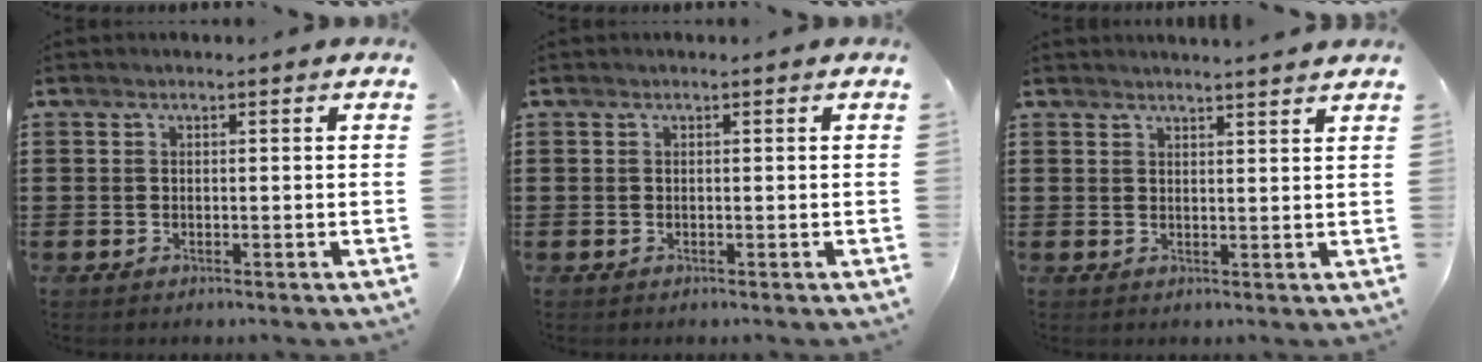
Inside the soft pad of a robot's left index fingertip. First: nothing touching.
{"total": 0.0}
{"total": 2.2, "force": [2.1, -0.5, 0.3], "torque": [-0.010, -0.005, 0.041]}